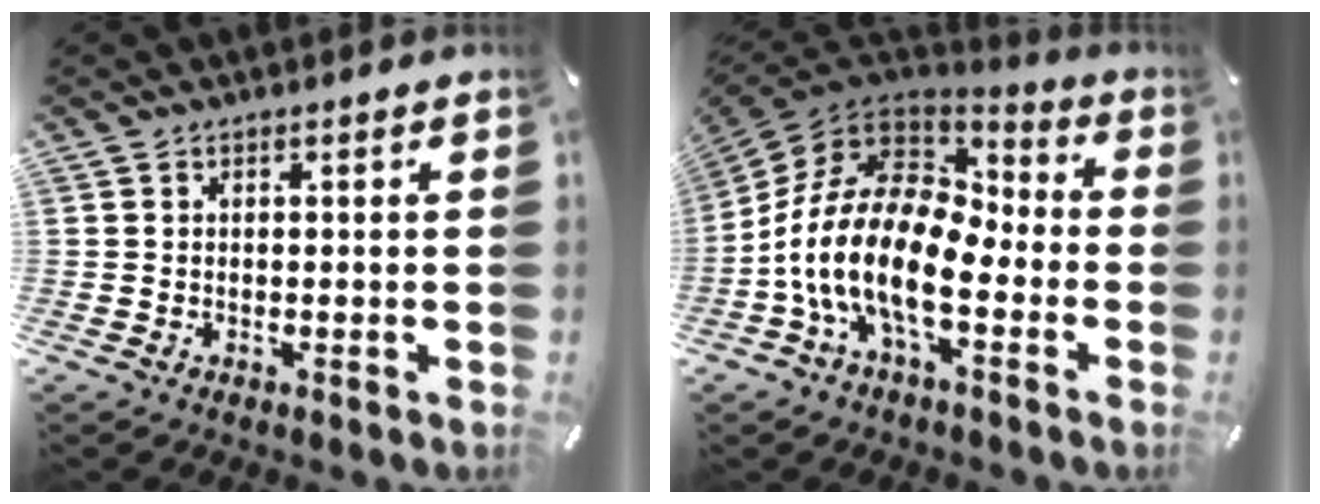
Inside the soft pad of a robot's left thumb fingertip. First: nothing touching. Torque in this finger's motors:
{"motor_torque": [1.07, 1.22, 2.67, 0.10, 1.03]}